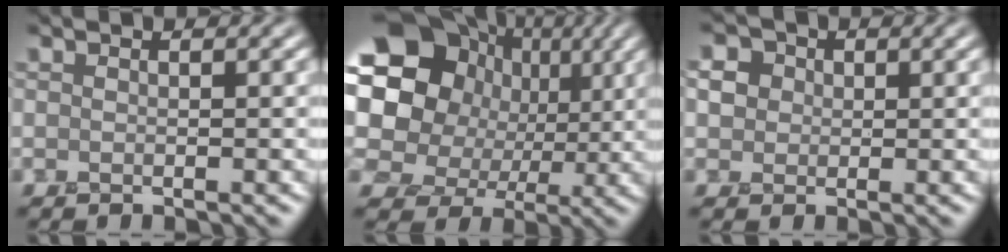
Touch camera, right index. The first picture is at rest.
{"total": 14.8, "force": [2.6, 12.3, 7.8], "torque": [-0.157, 0.012, 0.030]}
{"total": 3.0, "force": [0.6, 2.7, 1.2], "torque": [-0.026, 0.010, 0.011]}